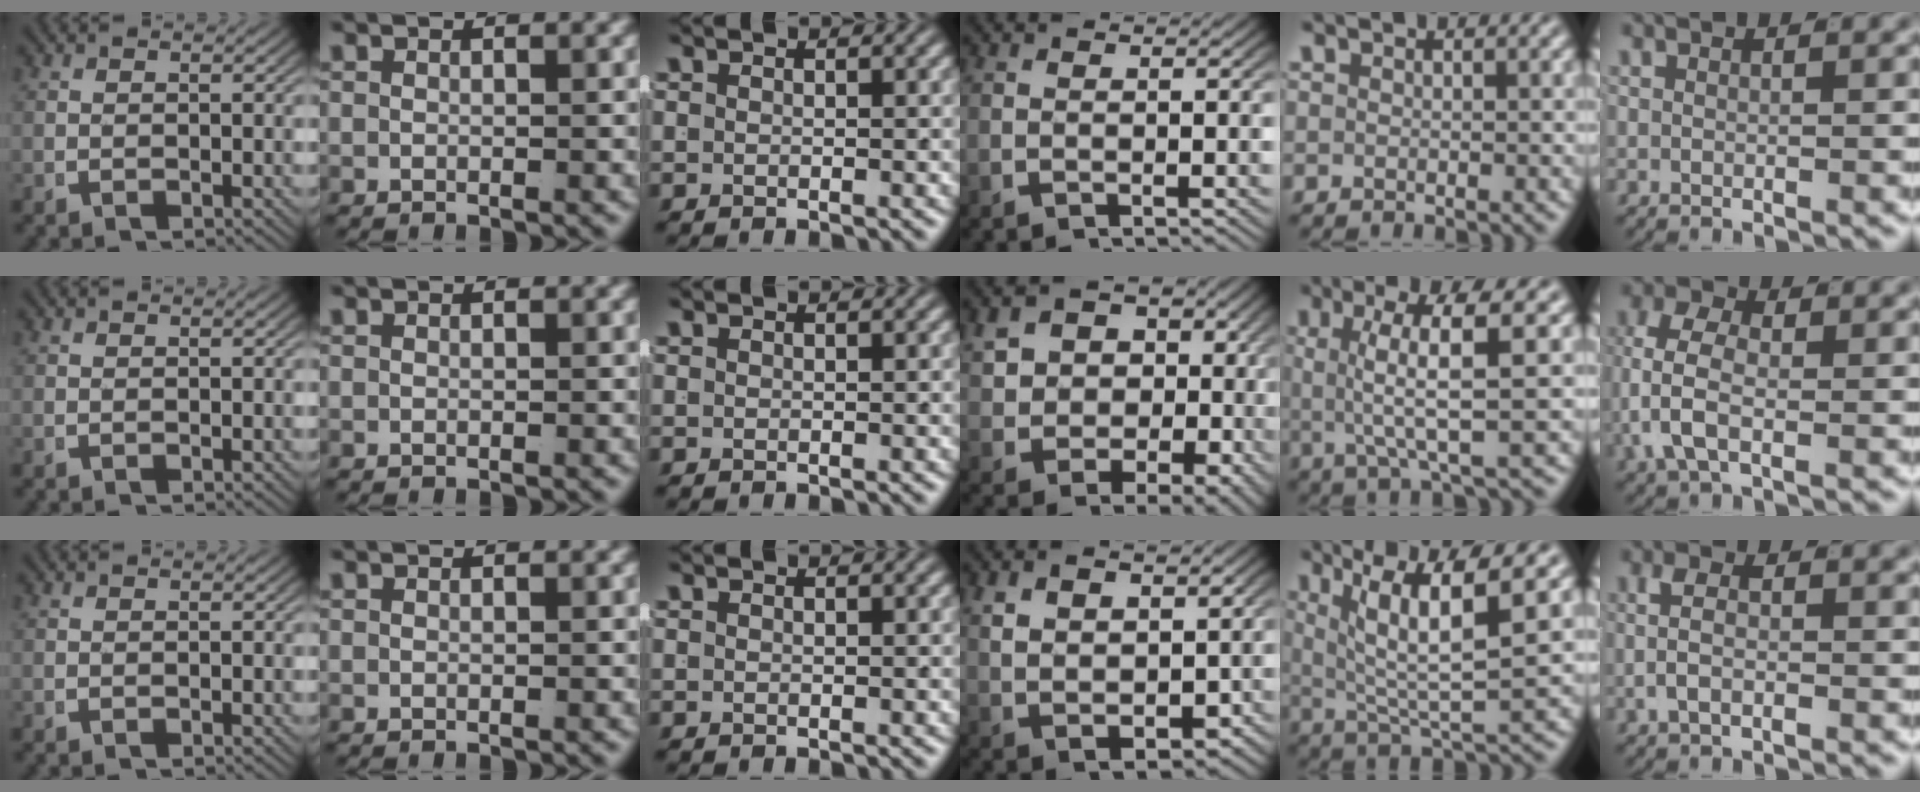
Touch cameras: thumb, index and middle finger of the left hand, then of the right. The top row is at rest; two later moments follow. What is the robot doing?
{"motion": "lift_and_place", "object": "jacket"}